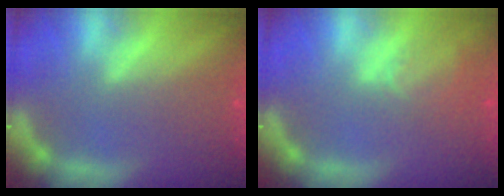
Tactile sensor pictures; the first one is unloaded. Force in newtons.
{"total": 2.5}